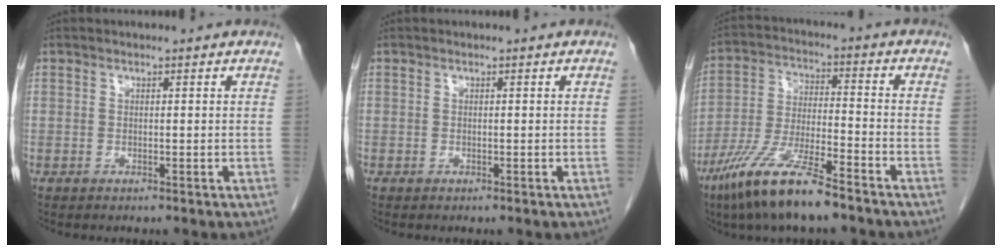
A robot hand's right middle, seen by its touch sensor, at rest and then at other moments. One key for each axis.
{"total": 0.0}
{"total": 13.0, "fx": -9.0, "fy": 1.4, "fz": 9.2, "tx": -0.193, "ty": -0.031, "tz": -0.169}